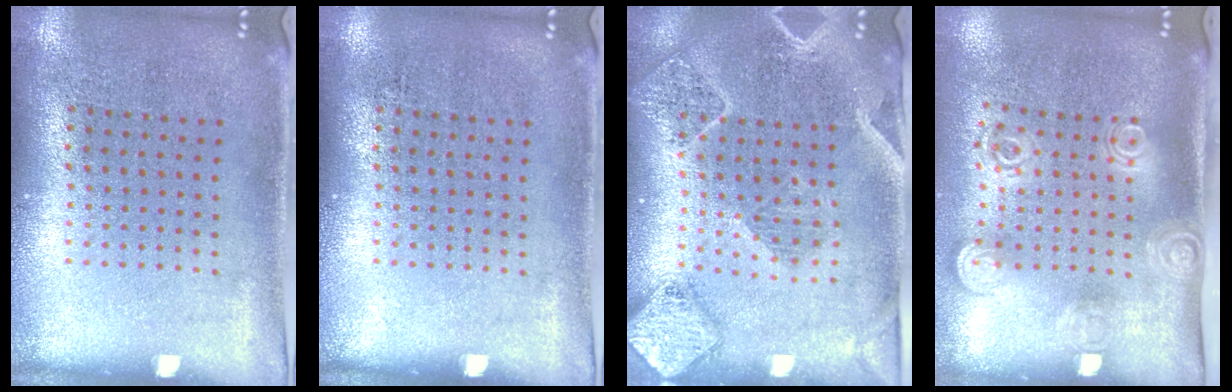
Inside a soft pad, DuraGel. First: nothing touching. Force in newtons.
{"total": 0.0}
{"total": 2.4, "press": 2.2, "slide": 0.8}
{"total": 1.9, "press": 1.4, "slide": 1.3}